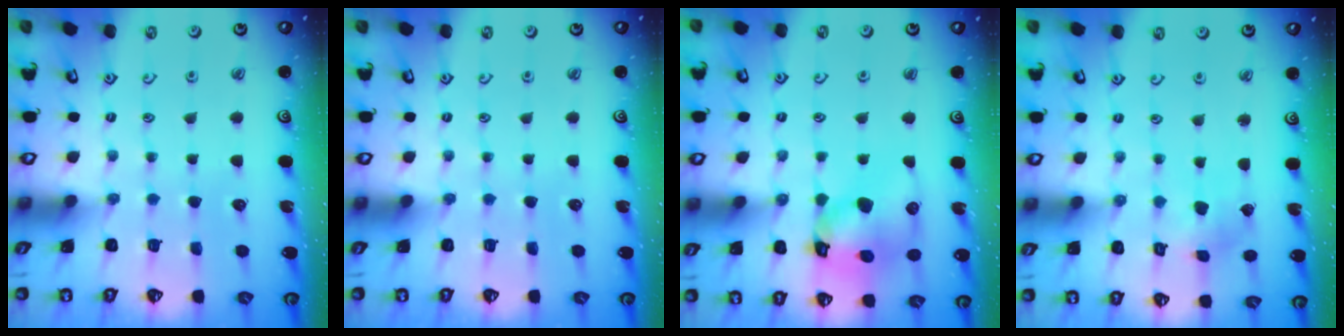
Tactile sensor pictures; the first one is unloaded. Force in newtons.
{"total": 0.0}
{"total": 12.6, "press": 12.5, "slide": 1.6}
{"total": 2.4, "press": 2.4, "slide": 0.3}